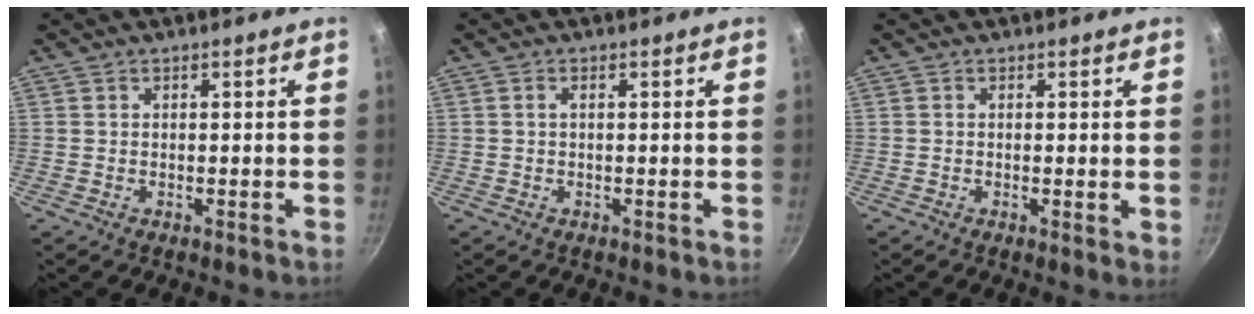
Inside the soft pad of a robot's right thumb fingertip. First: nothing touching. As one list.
[{"total": 0.9, "force": [0.2, 0.4, 0.8], "torque": [-0.018, 0.004, 0.003]}, {"total": 1.6, "force": [0.0, 0.3, 1.5], "torque": [-0.023, -0.005, -0.002]}]